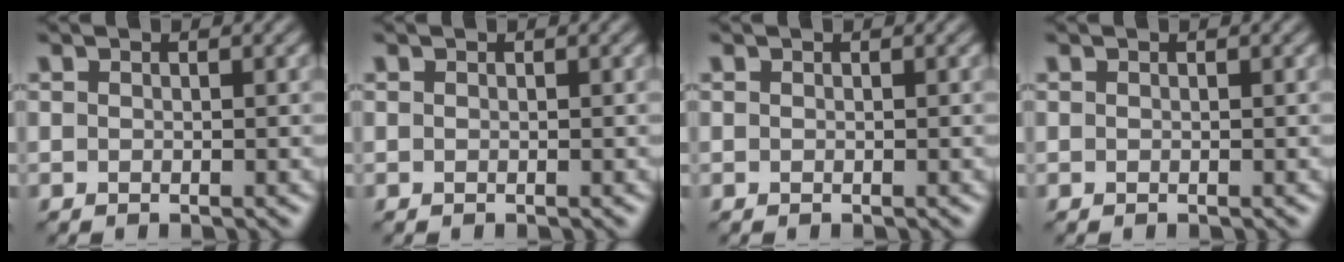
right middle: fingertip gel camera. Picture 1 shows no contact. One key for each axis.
{"total": 0.0}
{"total": 0.0}
{"total": 0.0}